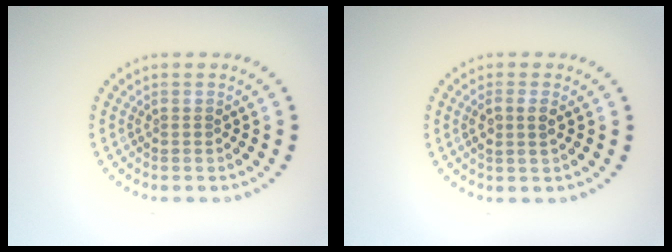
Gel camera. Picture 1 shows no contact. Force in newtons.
{"total": 1.8, "press": 1.7, "slide": 0.6}